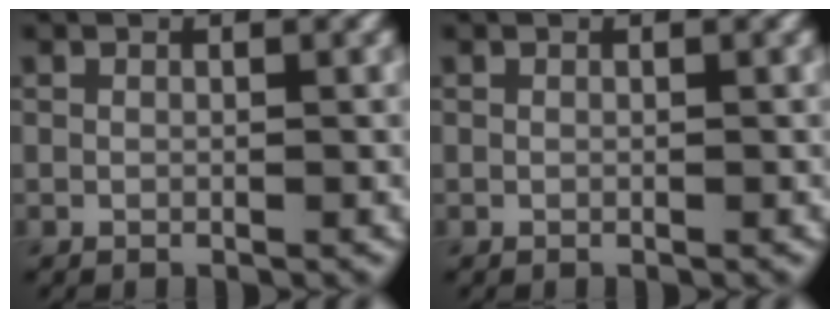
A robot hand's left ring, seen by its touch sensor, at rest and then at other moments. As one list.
[{"total": 0.0}]